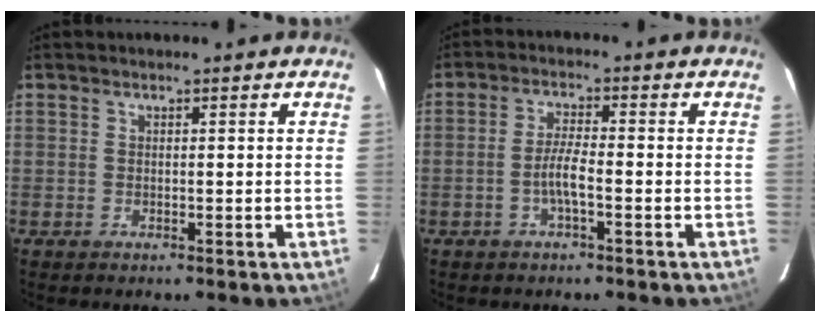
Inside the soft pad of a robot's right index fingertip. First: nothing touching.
{"total": 4.0, "force": [-1.7, 0.4, 3.6], "torque": [-0.073, 0.001, -0.032]}